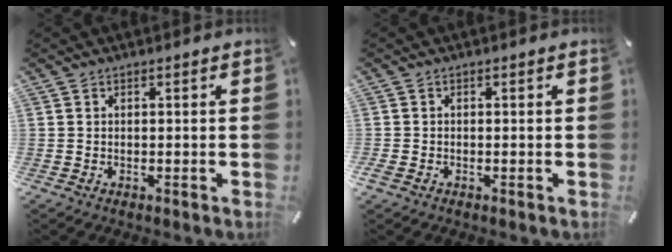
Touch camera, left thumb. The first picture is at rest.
{"total": 0.7, "force": [-0.3, 0.6, 0.1], "torque": [0.002, 0.004, -0.007]}